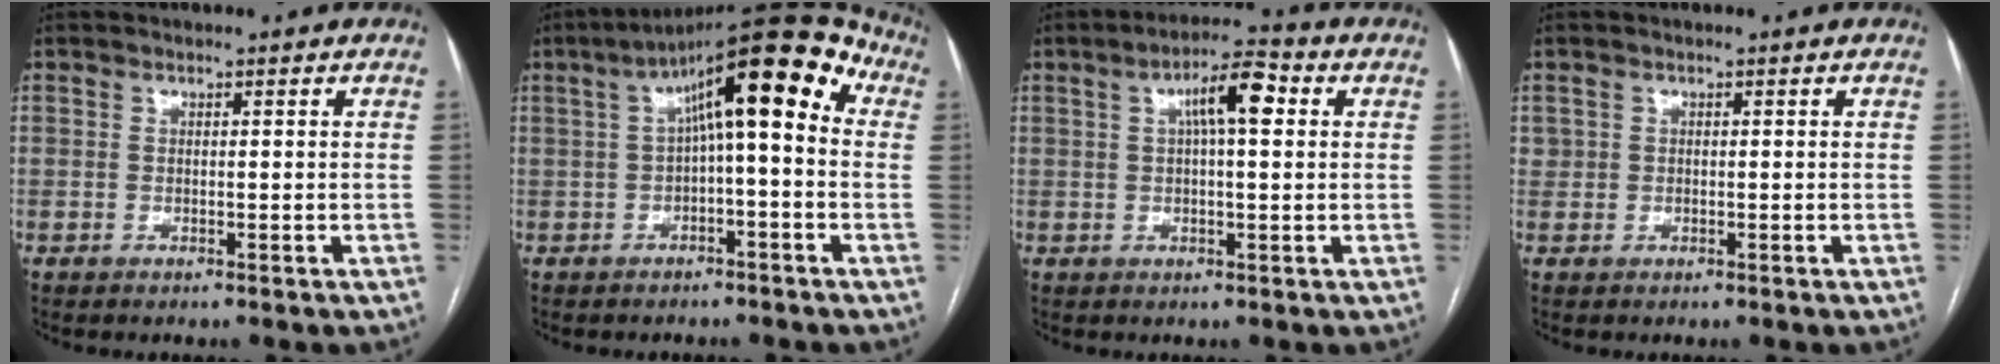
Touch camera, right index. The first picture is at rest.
{"total": 14.9, "force": [3.1, 3.3, 14.2], "torque": [-0.205, 0.063, 0.038]}
{"total": 7.2, "force": [2.1, 1.5, 6.8], "torque": [-0.116, 0.025, 0.030]}
{"total": 1.2, "force": [0.4, 1.1, 0.1], "torque": [0.010, 0.006, 0.004]}